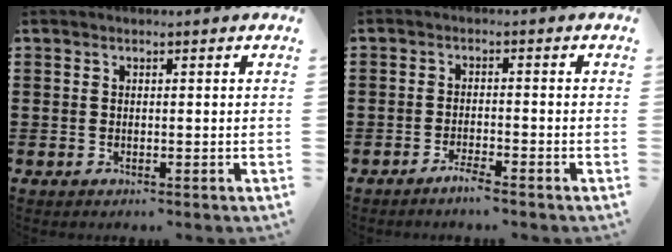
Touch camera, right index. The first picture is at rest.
{"total": 2.3, "force": [-2.0, 0.0, 1.1], "torque": [-0.019, 0.003, -0.038]}